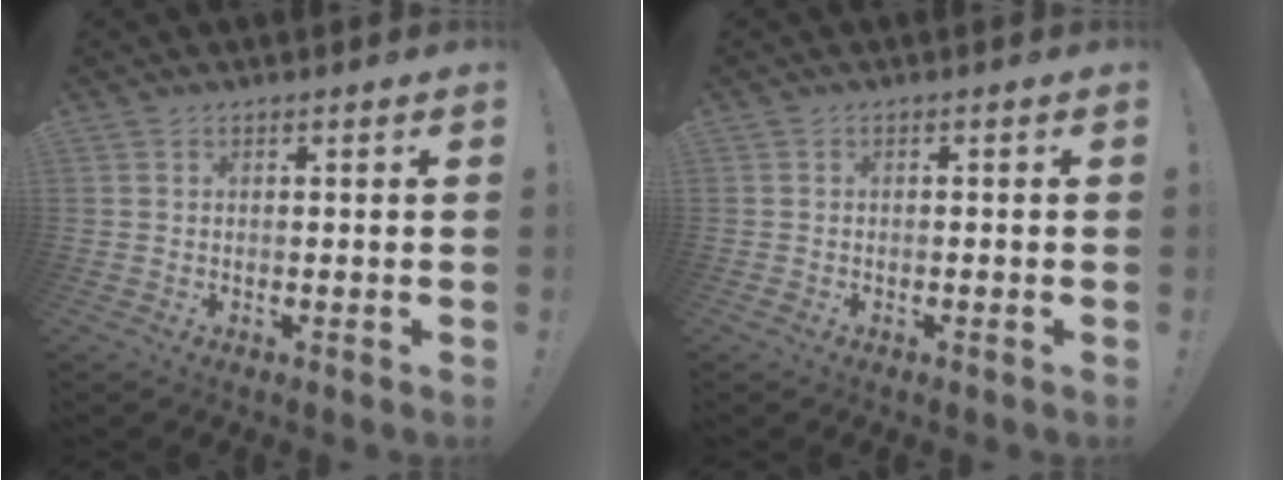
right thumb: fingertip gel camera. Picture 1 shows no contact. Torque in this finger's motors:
{"motor_torque": [0.18, -0.01, 0.02, -0.16, 0.01]}